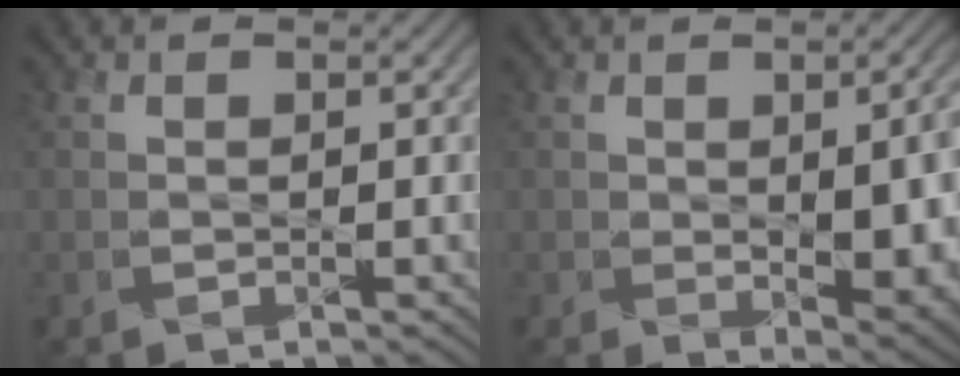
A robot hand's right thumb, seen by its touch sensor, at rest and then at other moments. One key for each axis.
{"total": 9.5, "fx": -1.3, "fy": 5.1, "fz": 7.9, "tx": -0.109, "ty": -0.032, "tz": 0.009}